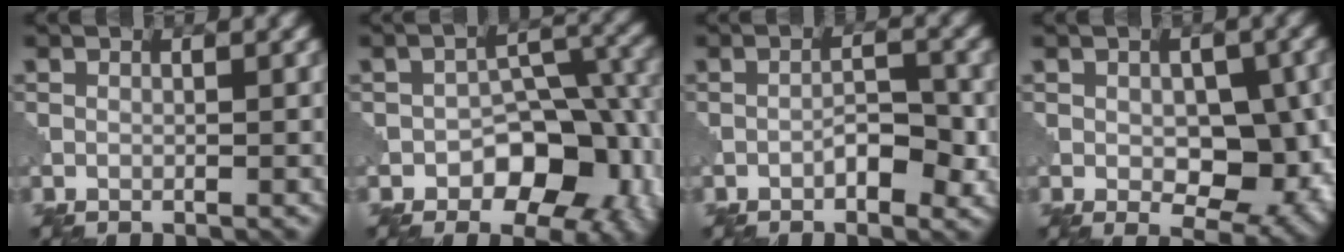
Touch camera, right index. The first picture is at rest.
{"total": 10.0, "force": [-3.7, 6.1, 7.1], "torque": [-0.077, -0.002, -0.058]}
{"total": 2.8, "force": [-1.2, 1.2, 2.2], "torque": [-0.031, 0.007, -0.020]}
{"total": 7.6, "force": [-0.8, 4.6, 6.0], "torque": [-0.084, -0.017, -0.004]}